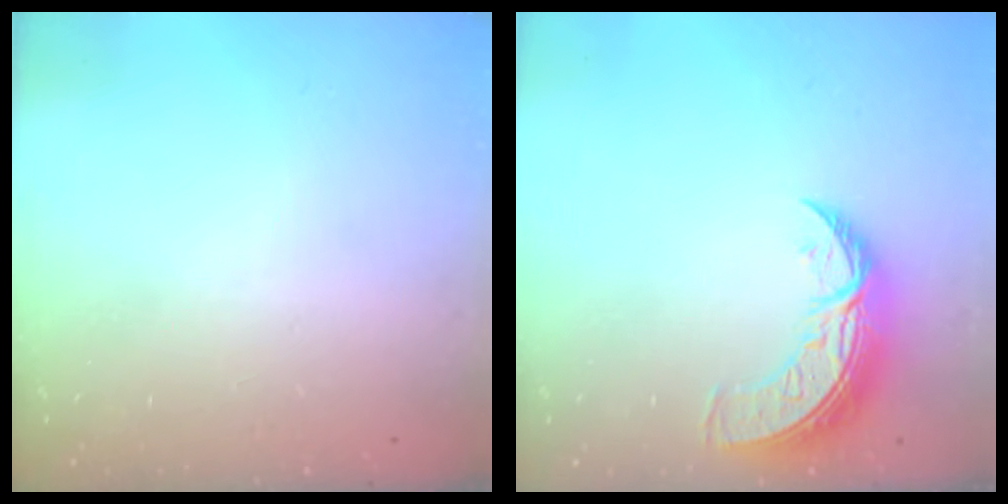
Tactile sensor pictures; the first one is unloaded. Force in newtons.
{"total": 9.7, "press": 9.7, "slide": 0.8}